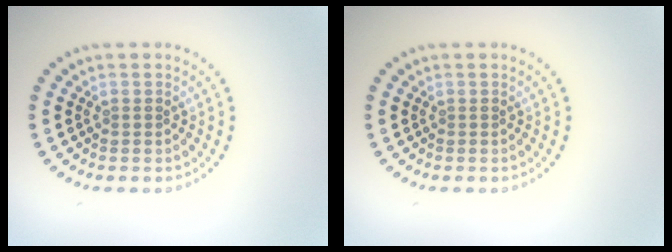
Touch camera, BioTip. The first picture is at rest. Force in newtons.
{"total": 0.0}